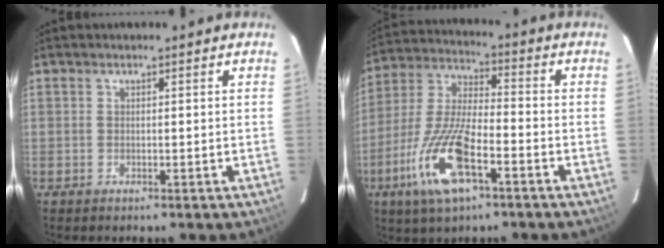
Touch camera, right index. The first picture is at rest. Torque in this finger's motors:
{"motor_torque": [1.26, -0.88, 0.82, 0.21]}